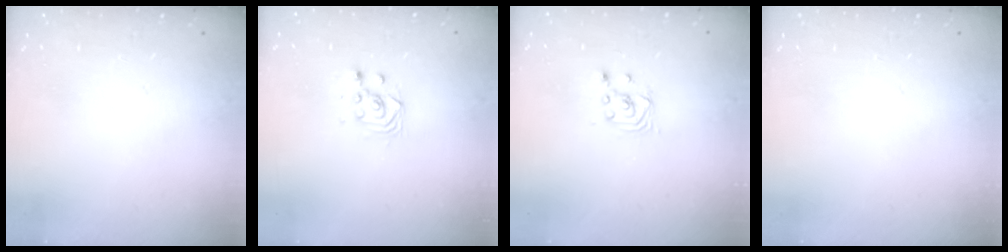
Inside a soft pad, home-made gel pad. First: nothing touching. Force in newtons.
{"total": 3.7, "press": 3.4, "slide": 1.4}
{"total": 2.5, "press": 2.5, "slide": 0.2}
{"total": 0.0}